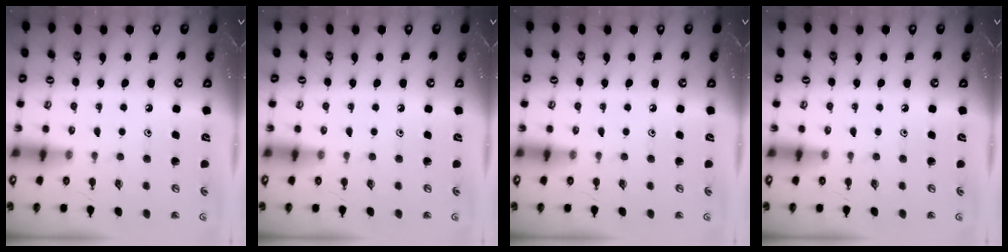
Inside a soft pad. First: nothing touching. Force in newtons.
{"total": 0.0}
{"total": 0.0}
{"total": 0.0}